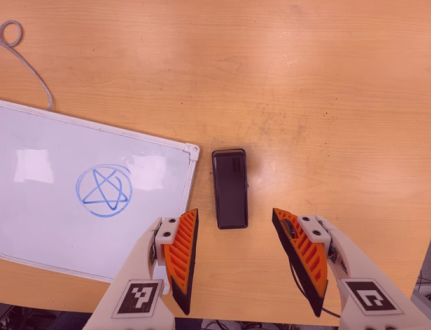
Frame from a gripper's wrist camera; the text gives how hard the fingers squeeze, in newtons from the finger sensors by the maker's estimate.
{"total": 0.0}